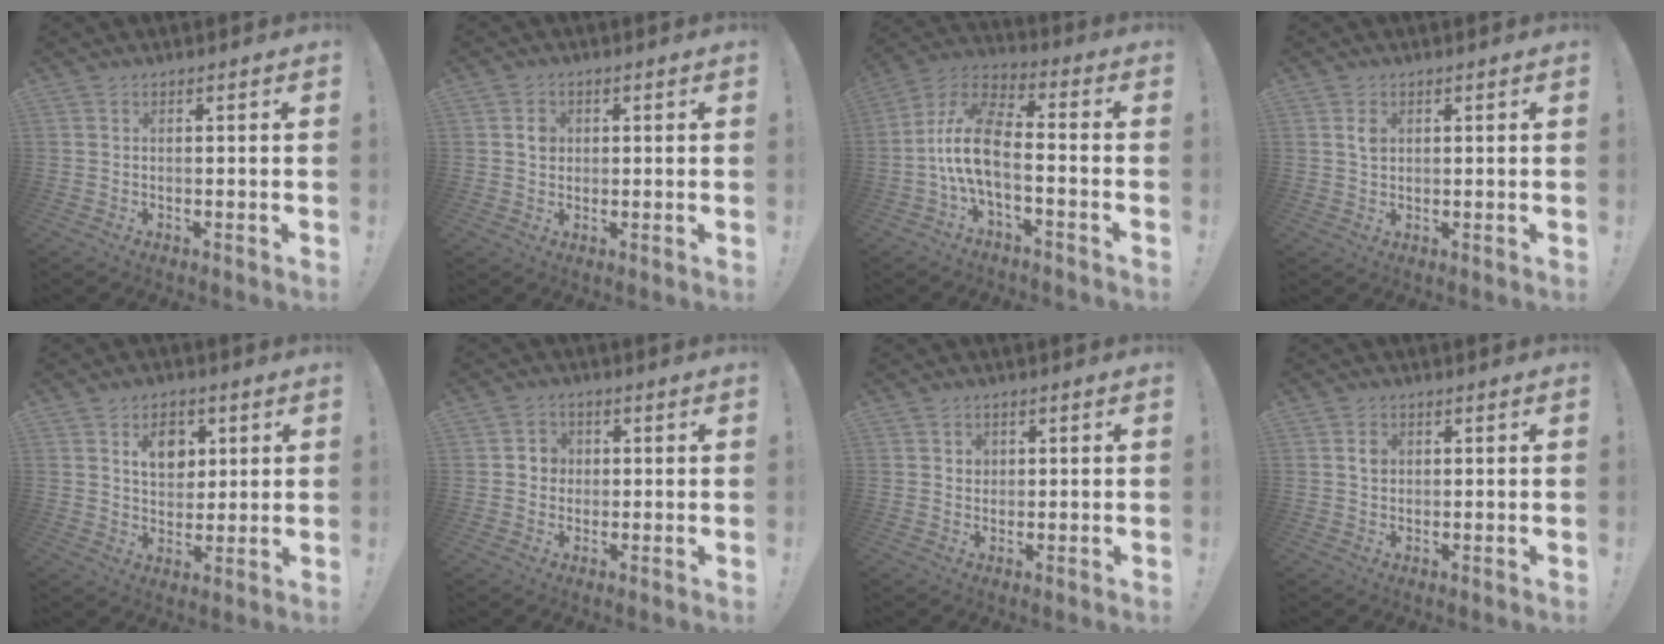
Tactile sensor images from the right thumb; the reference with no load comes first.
{"total": 3.1, "force": [0.5, 2.8, 1.4], "torque": [0.000, -0.007, 0.002]}
{"total": 13.0, "force": [-2.7, 6.6, 10.9], "torque": [-0.219, 0.019, -0.046]}
{"total": 2.5, "force": [0.8, 1.8, 1.6], "torque": [-0.011, -0.006, 0.010]}
{"total": 8.6, "force": [3.5, 6.5, 4.5], "torque": [-0.055, -0.013, 0.060]}
{"total": 4.5, "force": [0.3, 4.4, 1.2], "torque": [-0.020, 0.005, 0.005]}
{"total": 2.4, "force": [0.9, 2.2, 0.6], "torque": [-0.003, -0.003, 0.013]}
{"total": 2.6, "force": [0.6, 2.2, 1.4], "torque": [-0.007, -0.004, 0.006]}